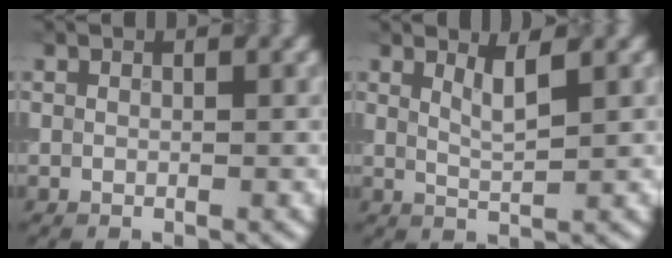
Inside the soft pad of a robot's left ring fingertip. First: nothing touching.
{"total": 2.1, "force": [1.1, 0.5, 1.6], "torque": [-0.025, -0.005, 0.020]}